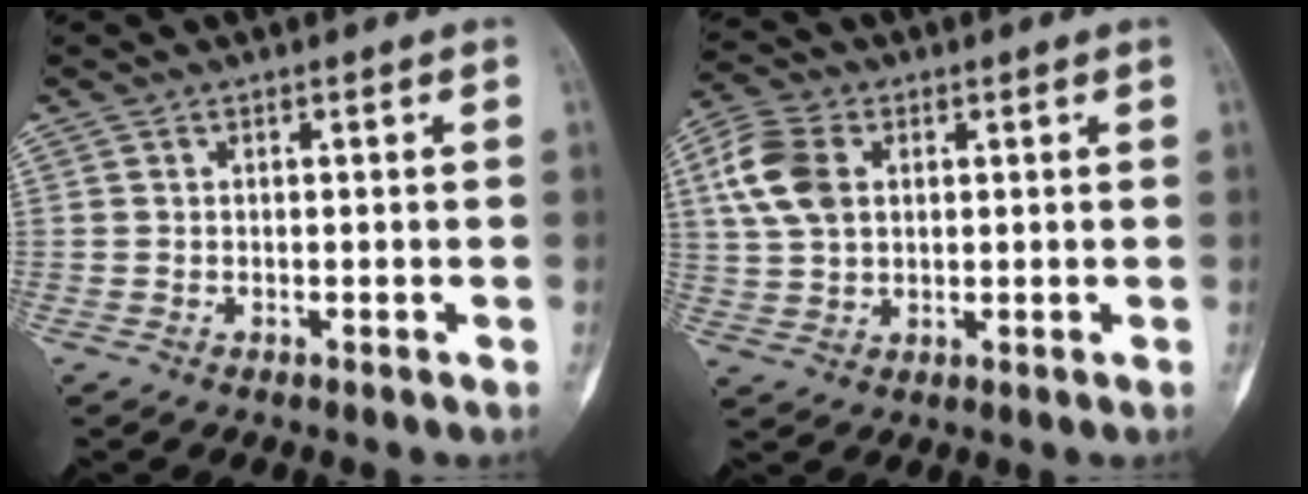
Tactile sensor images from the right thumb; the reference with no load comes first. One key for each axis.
{"total": 10.1, "fx": 2.6, "fy": 6.9, "fz": 6.9, "tx": -0.142, "ty": 0.007, "tz": 0.050}